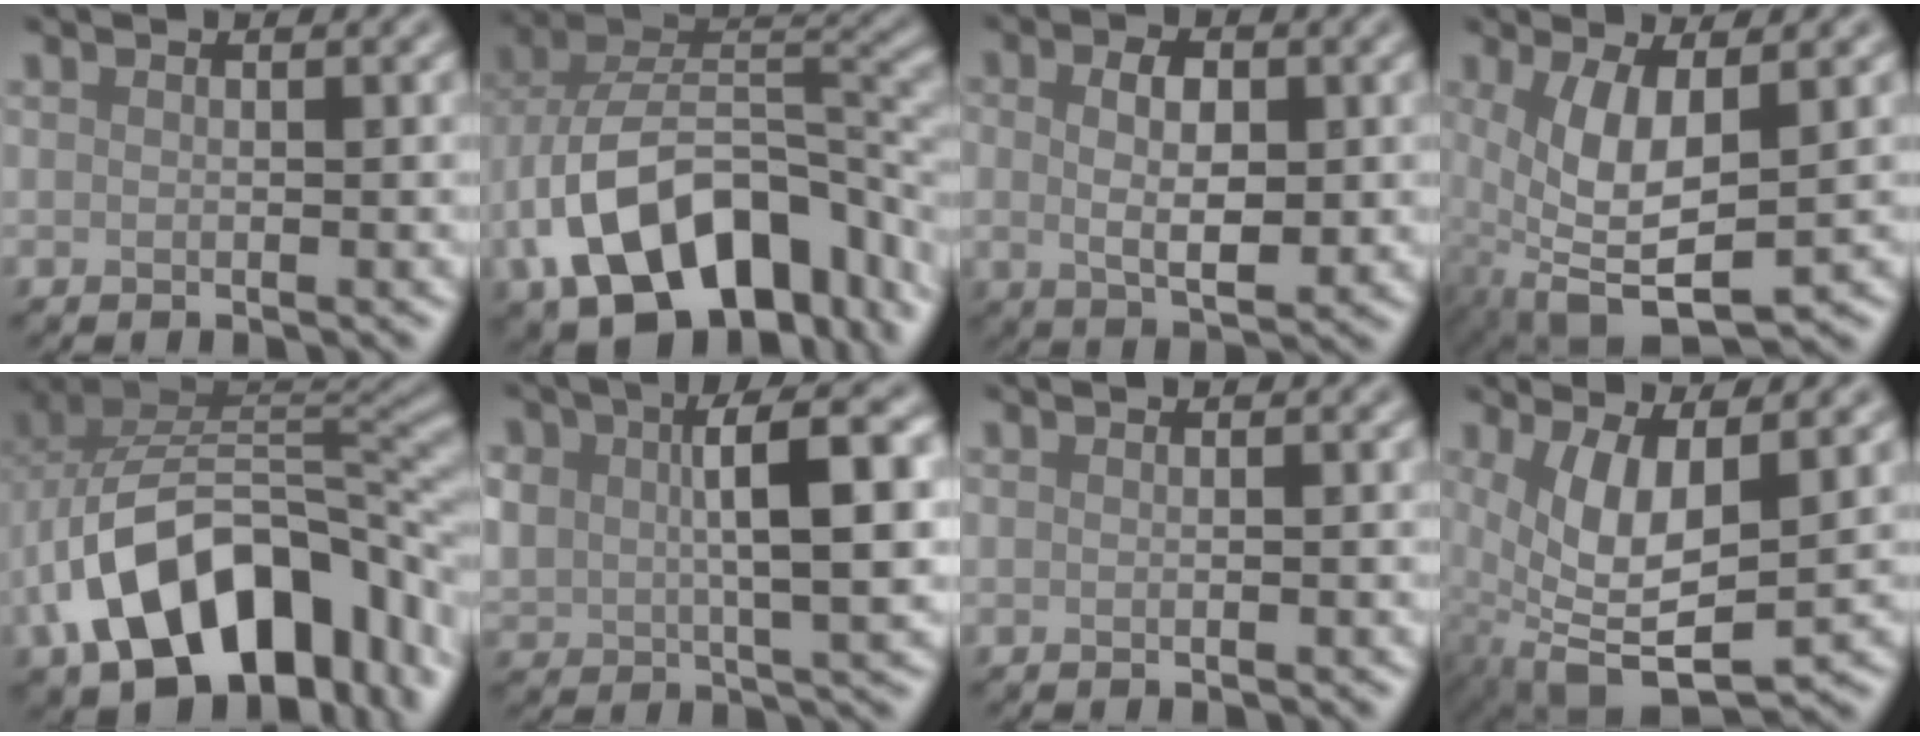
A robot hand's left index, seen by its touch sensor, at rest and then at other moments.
{"total": 15.2, "force": [-5.7, 9.1, 10.7], "torque": [-0.192, 0.000, -0.094]}
{"total": 5.0, "force": [0.4, 2.6, 4.2], "torque": [-0.069, 0.001, 0.006]}
{"total": 6.6, "force": [-0.1, 2.7, 6.0], "torque": [-0.133, -0.012, 0.005]}
{"total": 15.4, "force": [-4.1, 10.4, 10.6], "torque": [-0.175, -0.008, -0.066]}
{"total": 8.9, "force": [1.8, 4.4, 7.5], "torque": [-0.135, 0.005, 0.032]}
{"total": 0.7, "force": [0.0, 0.2, 0.6], "torque": [-0.006, 0.000, -0.002]}
{"total": 7.0, "force": [0.6, 3.1, 6.3], "torque": [-0.141, -0.016, 0.021]}